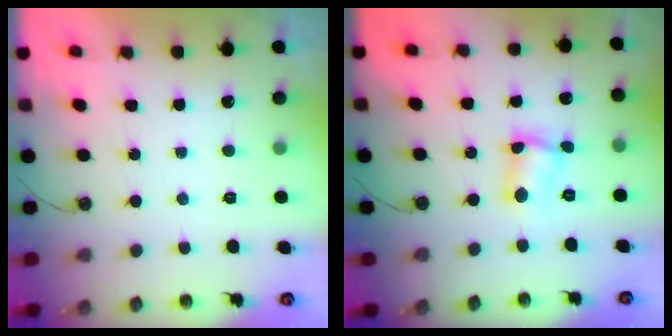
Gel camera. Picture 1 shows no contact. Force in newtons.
{"total": 5.0, "press": 4.9, "slide": 0.5}